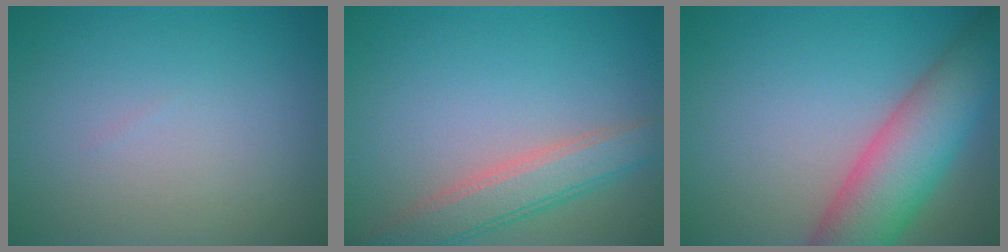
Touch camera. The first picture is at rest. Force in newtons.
{"total": 4.2, "press": 4.2, "slide": 0.3}
{"total": 8.6, "press": 8.6, "slide": 0.3}